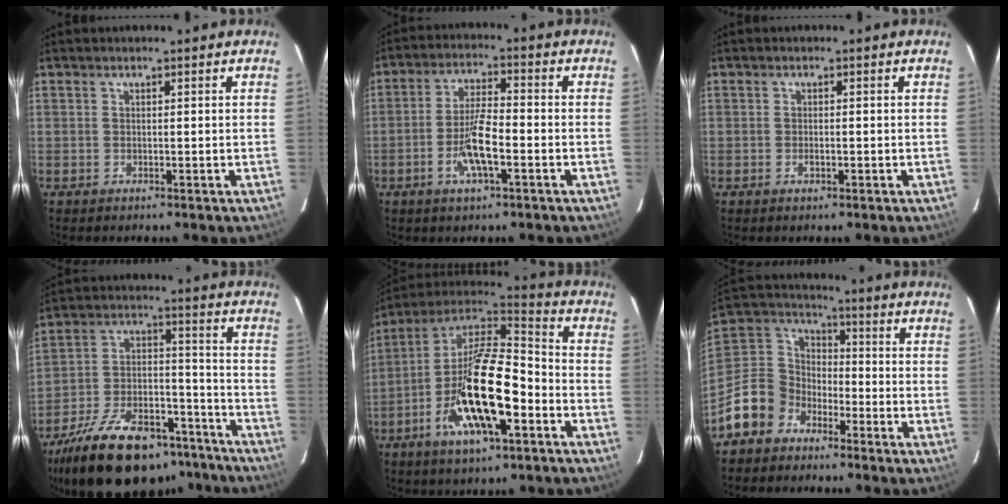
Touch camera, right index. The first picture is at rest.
{"total": 10.4, "force": [-4.0, 2.6, 9.3], "torque": [-0.186, -0.001, -0.074]}
{"total": 1.3, "force": [-0.5, 0.8, 1.0], "torque": [-0.017, 0.001, -0.008]}
{"total": 27.6, "force": [-20.8, 11.8, 13.8], "torque": [-0.265, 0.010, -0.302]}
{"total": 21.3, "force": [-7.7, 7.3, 18.4], "torque": [-0.348, -0.013, -0.149]}
{"total": 10.9, "force": [-7.0, 7.9, 2.6], "torque": [-0.076, 0.041, -0.141]}